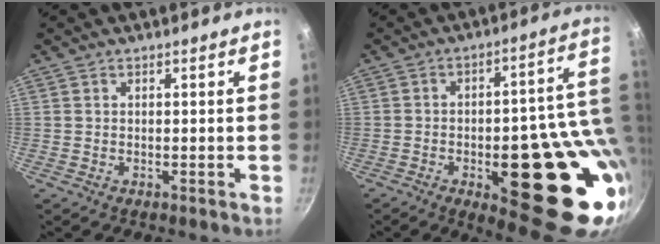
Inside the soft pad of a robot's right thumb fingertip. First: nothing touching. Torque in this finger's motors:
{"motor_torque": [2.60, 2.41, 2.48, -0.29, 0.54]}